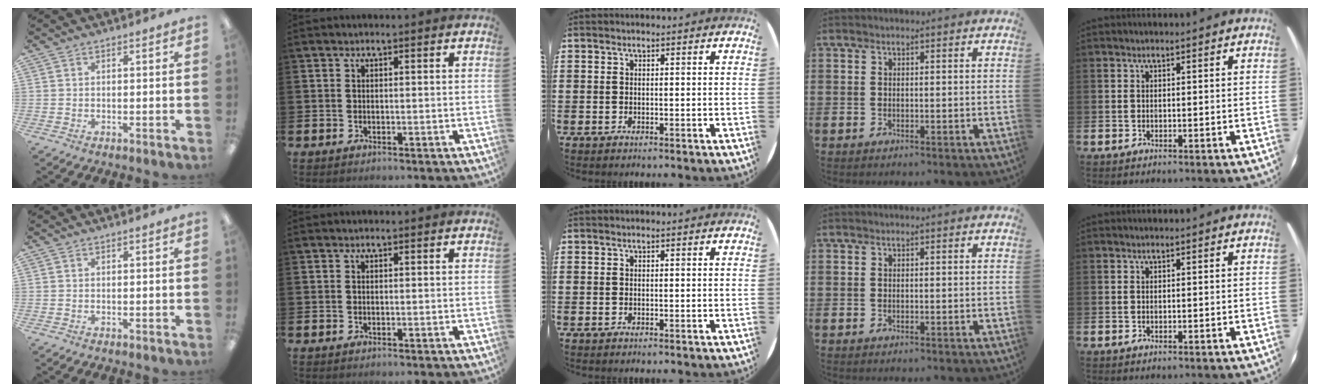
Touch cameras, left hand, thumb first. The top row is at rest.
{}